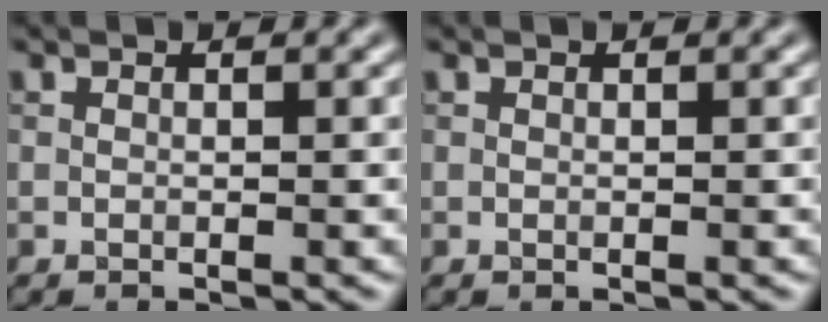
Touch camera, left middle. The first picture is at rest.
{"total": 0.0}